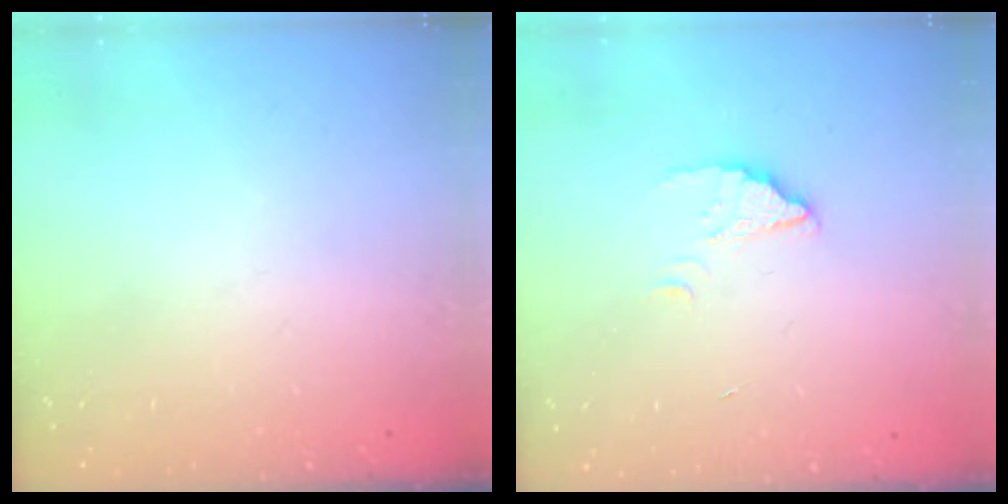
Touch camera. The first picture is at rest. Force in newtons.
{"total": 1.8, "press": 1.8, "slide": 0.1}